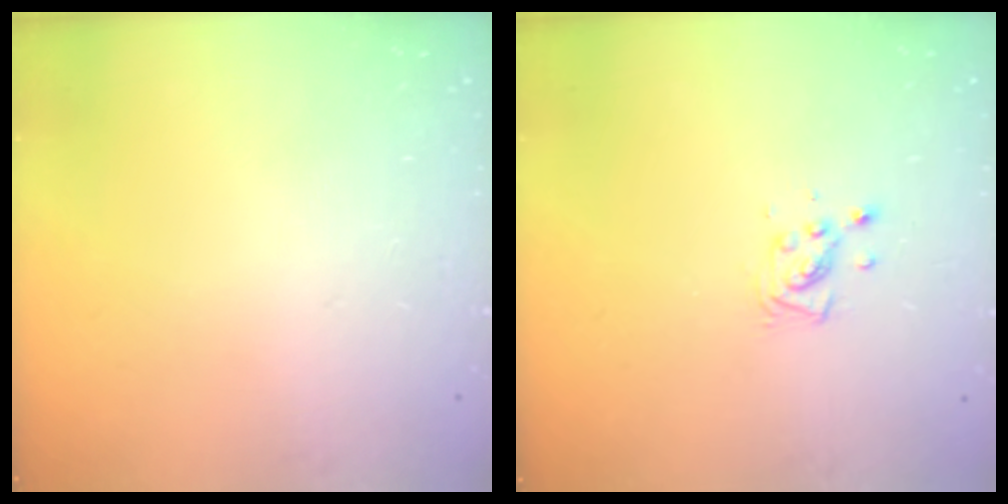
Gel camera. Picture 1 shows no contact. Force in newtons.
{"total": 5.1, "press": 4.9, "slide": 1.3}